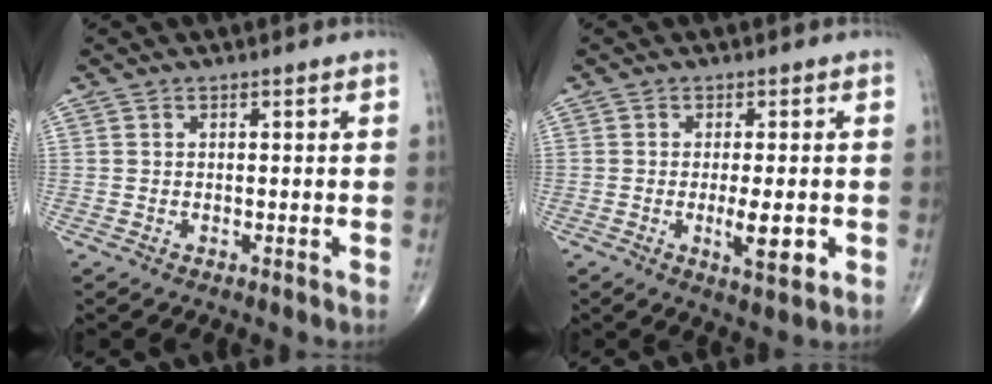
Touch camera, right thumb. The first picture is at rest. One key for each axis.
{"total": 5.7, "fx": -1.1, "fy": 1.7, "fz": 5.4, "tx": -0.084, "ty": -0.011, "tz": -0.015}